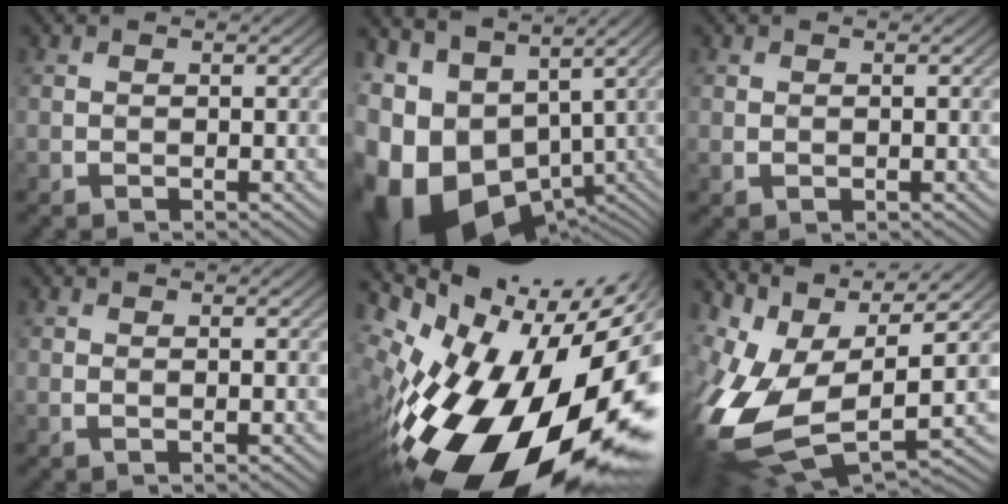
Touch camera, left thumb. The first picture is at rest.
{"total": 14.7, "force": [-4.1, 10.3, 9.6], "torque": [-0.188, -0.021, -0.048]}
{"total": 0.0}
{"total": 0.0}
{"total": 19.6, "force": [-7.1, 7.8, 16.5], "torque": [-0.293, -0.052, -0.121]}
{"total": 14.0, "force": [-1.5, 7.1, 12.0], "torque": [-0.267, -0.014, -0.019]}